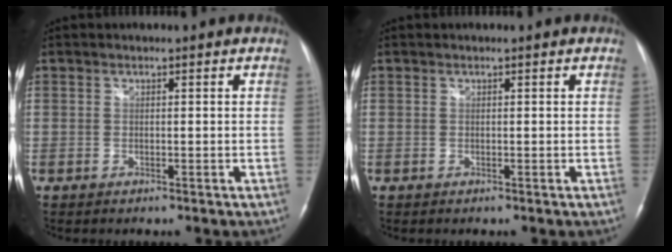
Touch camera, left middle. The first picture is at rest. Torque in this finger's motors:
{"motor_torque": [-0.09, 0.15, -0.04, -0.01]}